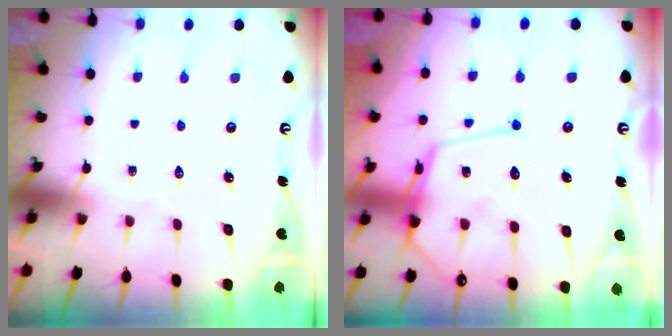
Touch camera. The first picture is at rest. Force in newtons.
{"total": 15.6, "press": 15.6, "slide": 1.5}